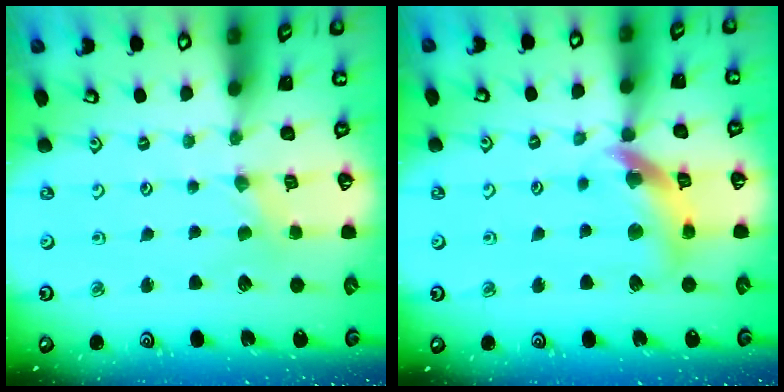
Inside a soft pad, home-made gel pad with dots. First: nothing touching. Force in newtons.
{"total": 12.3, "press": 12.2, "slide": 1.3}